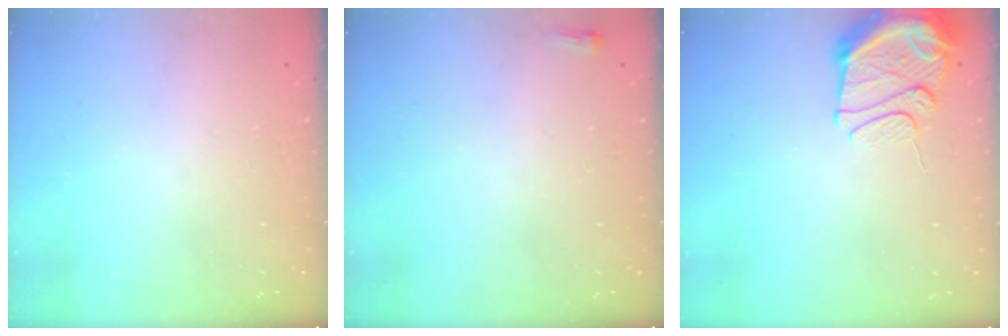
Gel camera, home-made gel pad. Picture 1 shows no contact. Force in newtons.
{"total": 2.1, "press": 2.0, "slide": 0.5}
{"total": 11.2, "press": 11.1, "slide": 1.0}